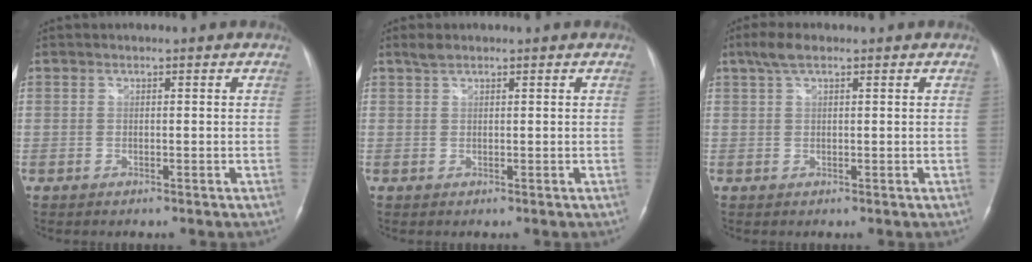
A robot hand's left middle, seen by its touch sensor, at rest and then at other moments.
{"total": 1.4, "force": [1.1, 0.5, 0.6], "torque": [-0.015, 0.010, 0.023]}
{"total": 3.1, "force": [2.0, 0.9, 2.2], "torque": [-0.049, 0.018, 0.040]}